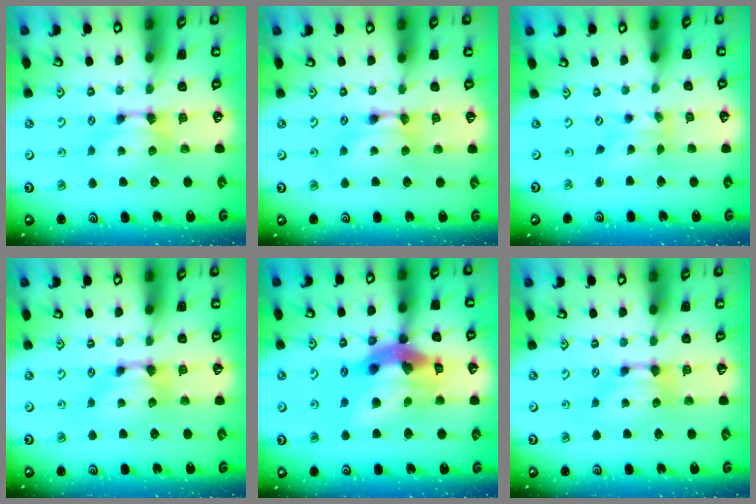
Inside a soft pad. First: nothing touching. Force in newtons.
{"total": 1.6, "press": 1.6, "slide": 0.2}
{"total": 1.3, "press": 0.6, "slide": 1.2}
{"total": 0.6, "press": 0.0, "slide": 0.6}
{"total": 13.8, "press": 13.5, "slide": 2.9}
{"total": 0.0}